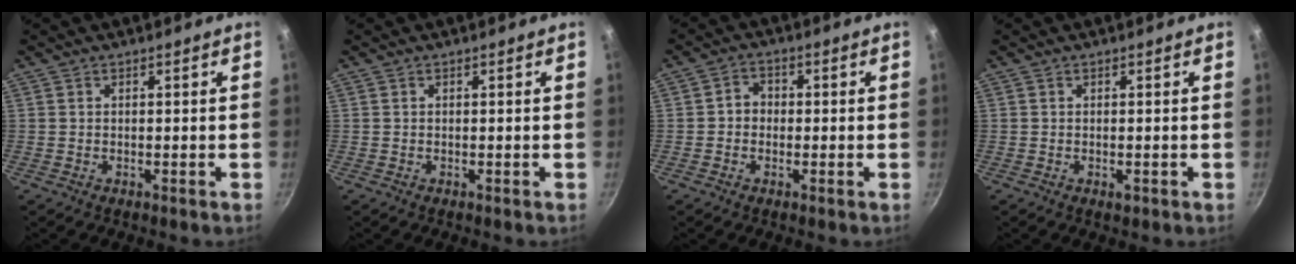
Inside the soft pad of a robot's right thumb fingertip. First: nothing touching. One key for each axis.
{"total": 0.0}
{"total": 3.3, "fx": -0.4, "fy": 2.9, "fz": 1.5, "tx": -0.003, "ty": 0.012, "tz": -0.013}
{"total": 1.0, "fx": -0.4, "fy": 0.4, "fz": 0.9, "tx": -0.014, "ty": -0.001, "tz": -0.006}